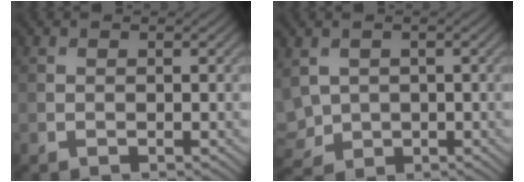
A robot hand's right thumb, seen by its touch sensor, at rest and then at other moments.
{"total": 4.4, "force": [-0.1, 3.6, 2.5], "torque": [-0.077, -0.008, -0.003]}